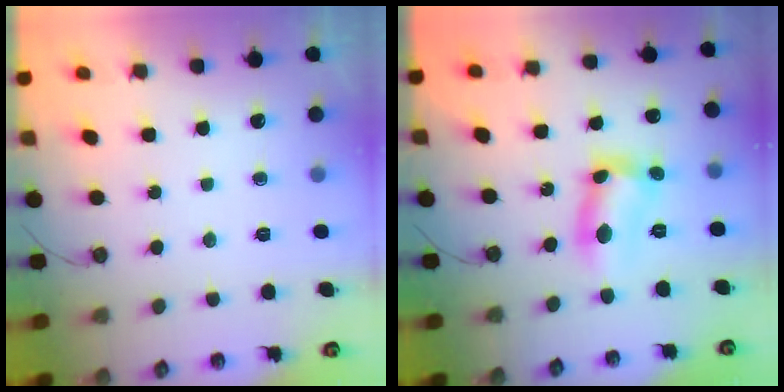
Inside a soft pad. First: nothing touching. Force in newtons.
{"total": 10.8, "press": 10.7, "slide": 0.7}